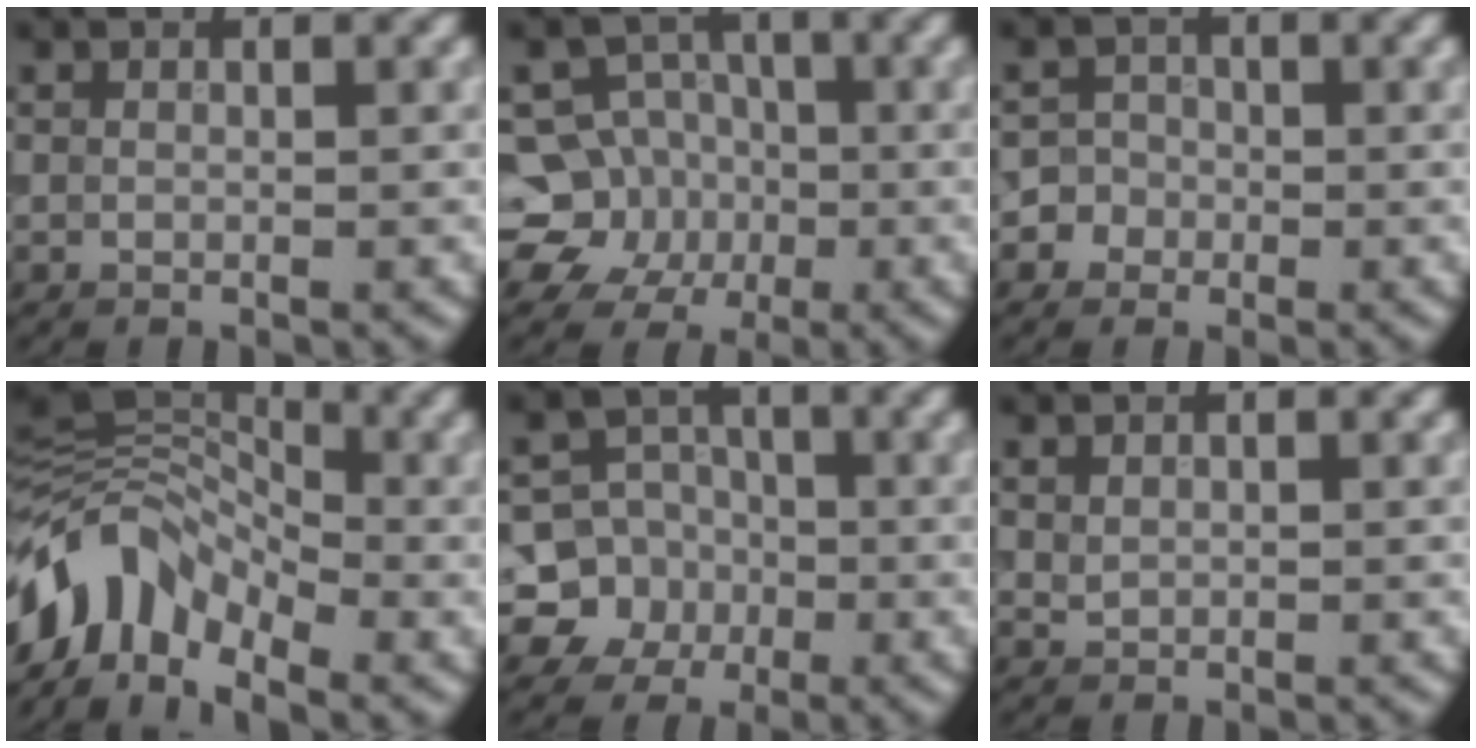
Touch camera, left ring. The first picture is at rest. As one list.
[{"total": 8.7, "force": [-1.9, 8.1, 2.4], "torque": [-0.036, 0.014, -0.064]}, {"total": 3.4, "force": [-1.4, 3.1, 0.4], "torque": [0.026, 0.008, -0.041]}, {"total": 8.0, "force": [-4.2, 5.0, 4.6], "torque": [-0.079, 0.009, -0.093]}, {"total": 9.0, "force": [-1.9, 8.7, 1.5], "torque": [-0.037, 0.009, -0.054]}, {"total": 0.7, "force": [0.3, 0.5, 0.3], "torque": [-0.006, -0.002, 0.009]}]